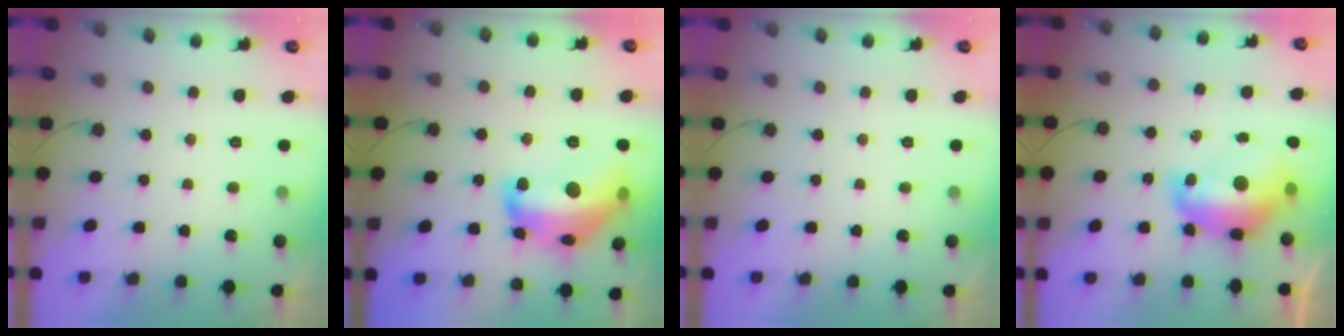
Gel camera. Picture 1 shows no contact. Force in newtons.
{"total": 22.0, "press": 22.0, "slide": 1.3}
{"total": 0.0}
{"total": 14.4, "press": 14.4, "slide": 1.2}